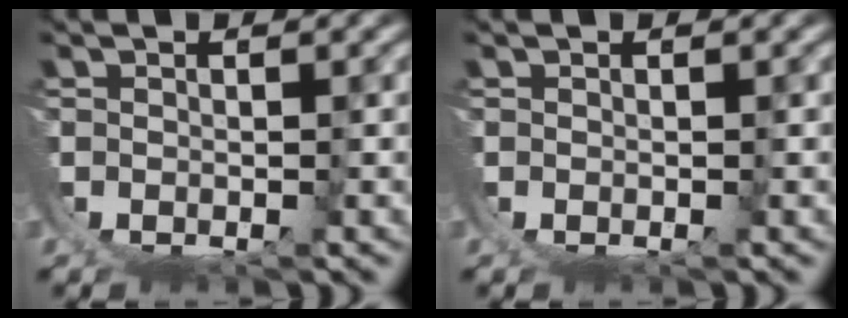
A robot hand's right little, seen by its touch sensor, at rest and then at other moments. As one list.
[{"total": 0.0}]